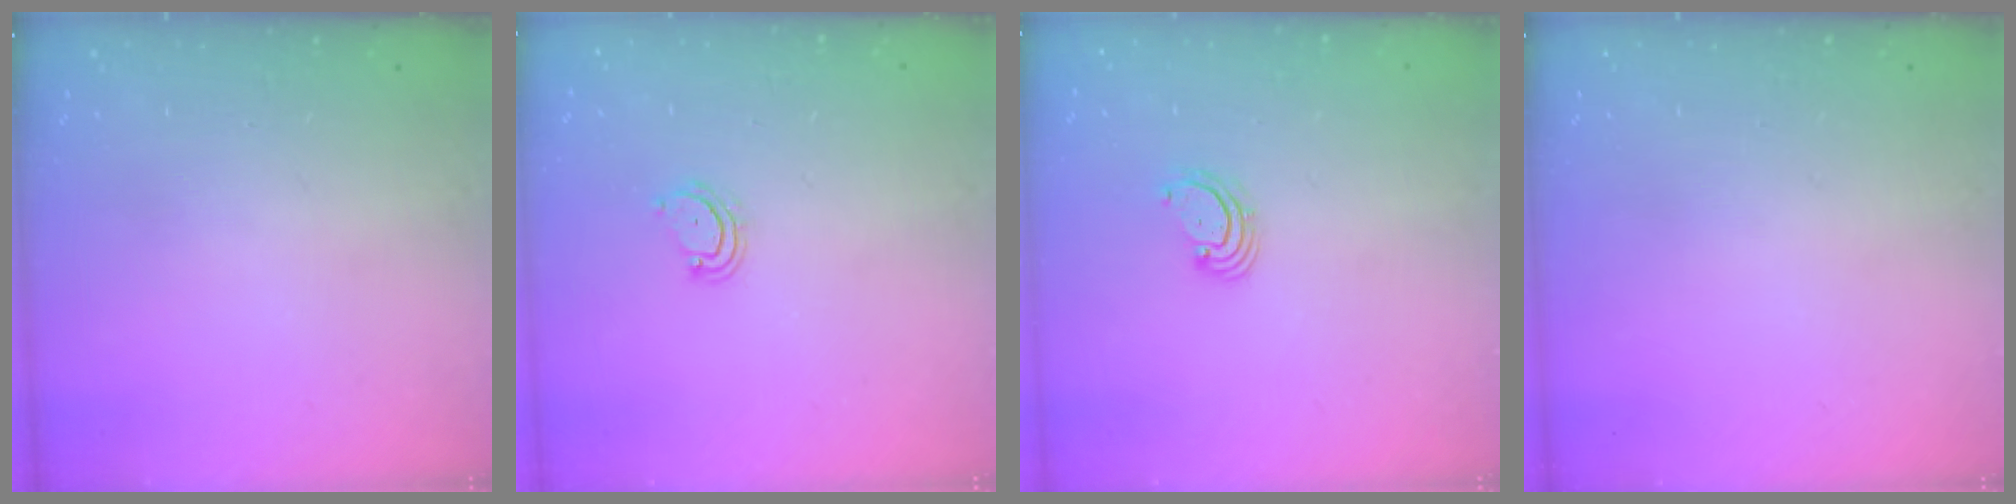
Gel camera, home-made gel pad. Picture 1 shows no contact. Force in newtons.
{"total": 4.1, "press": 4.1, "slide": 0.3}
{"total": 2.7, "press": 2.6, "slide": 0.6}
{"total": 0.0}